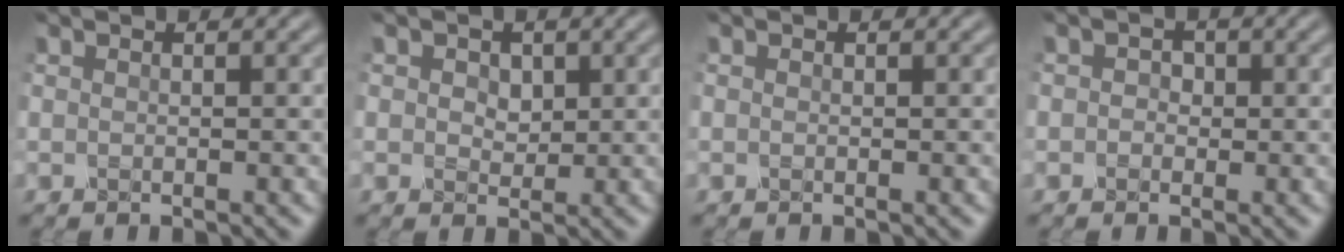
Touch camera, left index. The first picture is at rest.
{"total": 2.0, "force": [0.3, 1.6, 1.1], "torque": [-0.026, -0.001, -0.004]}
{"total": 0.0}
{"total": 1.5, "force": [-0.2, 1.4, 0.6], "torque": [-0.007, 0.006, -0.015]}